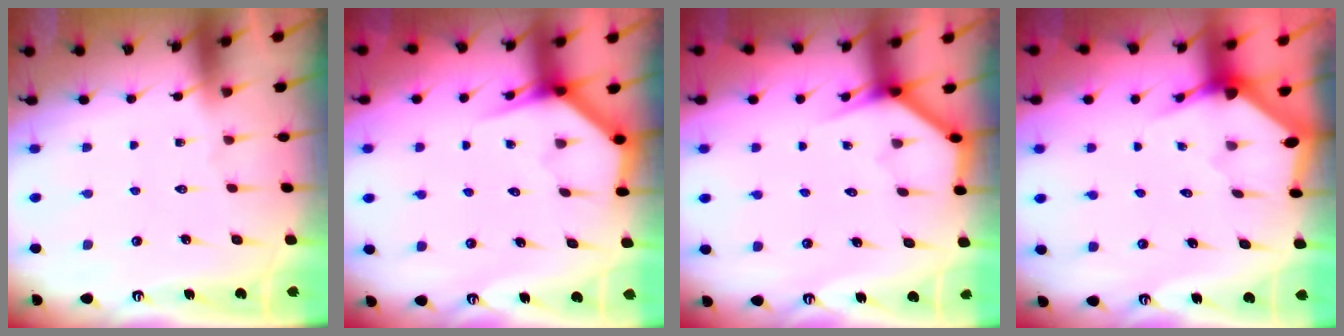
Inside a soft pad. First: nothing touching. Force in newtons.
{"total": 4.1, "press": 4.1, "slide": 0.3}
{"total": 3.8, "press": 3.8, "slide": 0.3}
{"total": 2.9, "press": 2.9, "slide": 0.2}